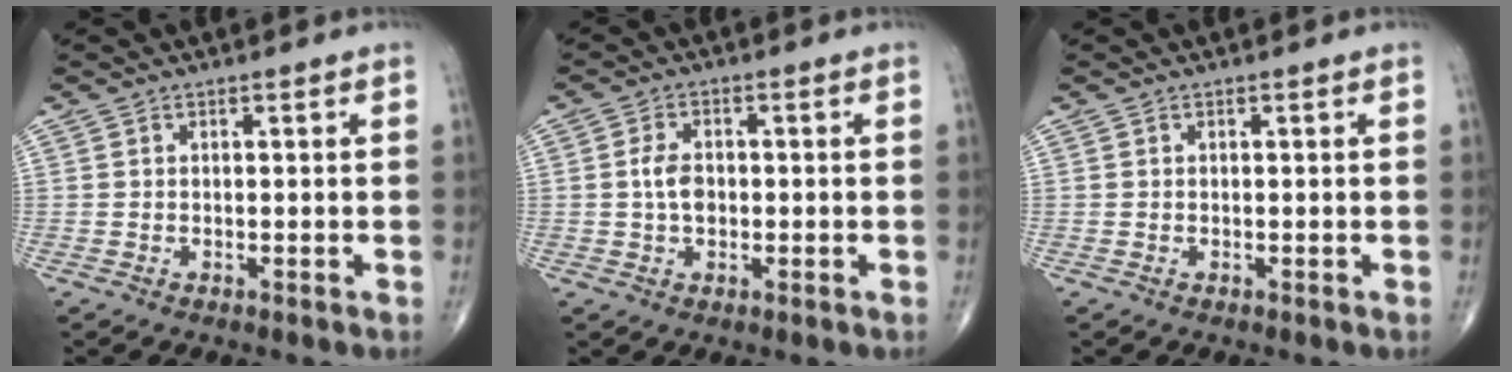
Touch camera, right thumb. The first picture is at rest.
{"total": 4.1, "force": [-0.1, 2.7, 3.2], "torque": [-0.058, 0.007, -0.006]}
{"total": 0.0}